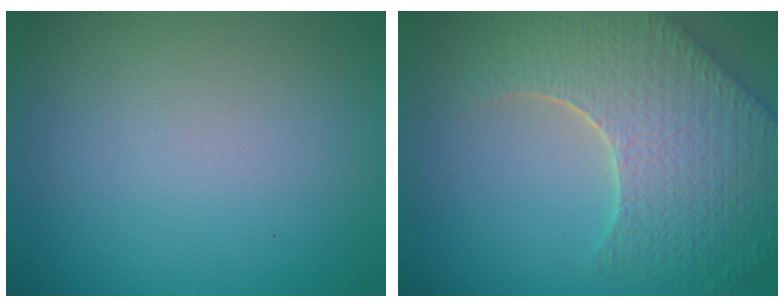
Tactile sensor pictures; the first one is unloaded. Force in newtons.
{"total": 9.0, "press": 6.3, "slide": 6.4}